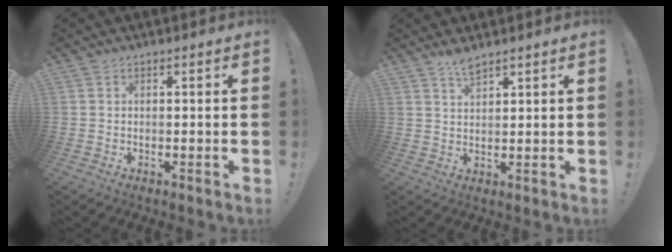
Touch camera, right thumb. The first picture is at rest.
{"total": 3.9, "force": [3.2, 0.8, 2.1], "torque": [-0.039, -0.018, 0.056]}